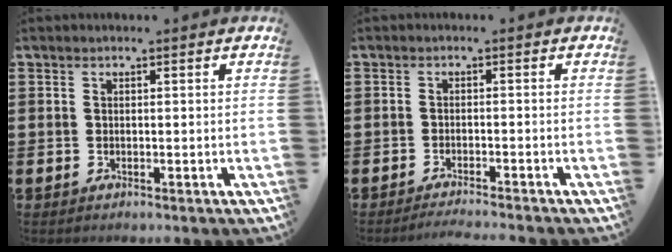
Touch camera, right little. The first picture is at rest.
{"total": 1.3, "force": [-1.3, -0.2, 0.3], "torque": [-0.004, 0.001, -0.025]}